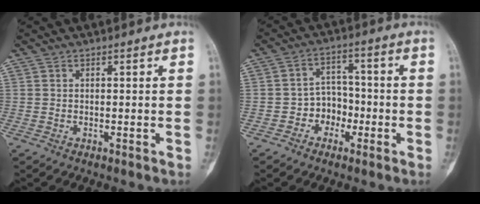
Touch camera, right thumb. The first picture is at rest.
{"total": 7.3, "force": [-2.7, 6.1, 3.1], "torque": [-0.004, 0.041, -0.051]}